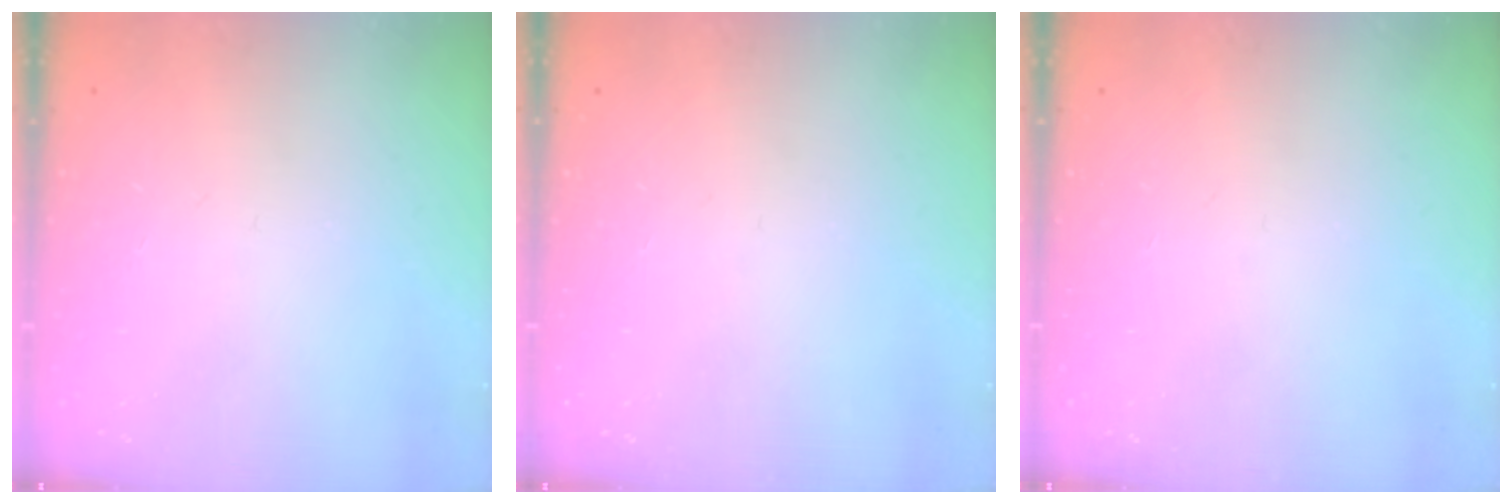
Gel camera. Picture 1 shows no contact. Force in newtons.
{"total": 0.0}
{"total": 0.0}